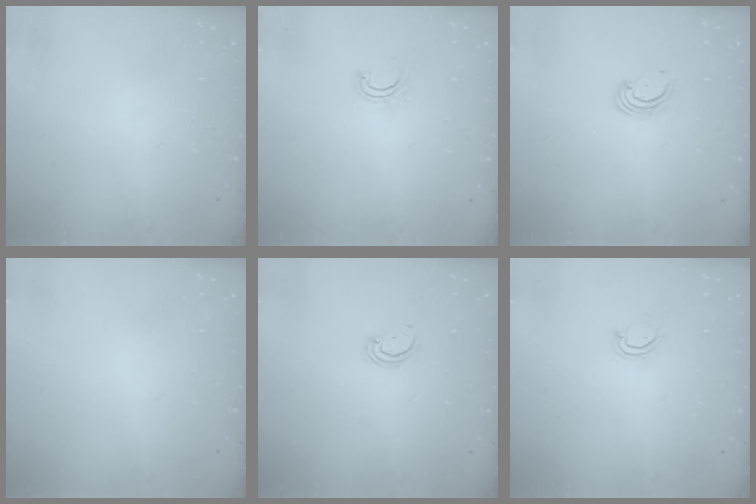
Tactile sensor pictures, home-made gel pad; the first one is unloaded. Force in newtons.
{"total": 4.2, "press": 4.1, "slide": 0.8}
{"total": 2.5, "press": 2.5, "slide": 0.3}
{"total": 0.0}
{"total": 2.6, "press": 2.6, "slide": 0.3}
{"total": 3.9, "press": 3.9, "slide": 0.3}